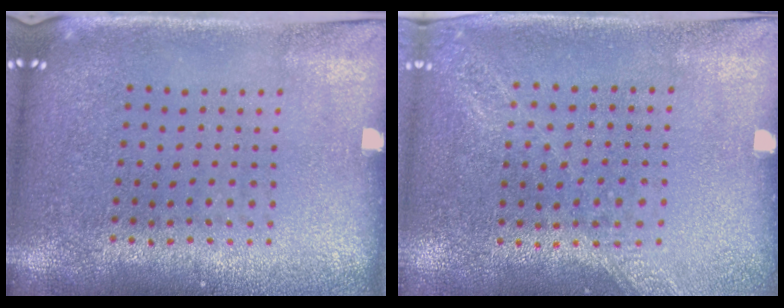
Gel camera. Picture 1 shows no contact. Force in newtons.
{"total": 1.2, "press": 1.2, "slide": 0.4}